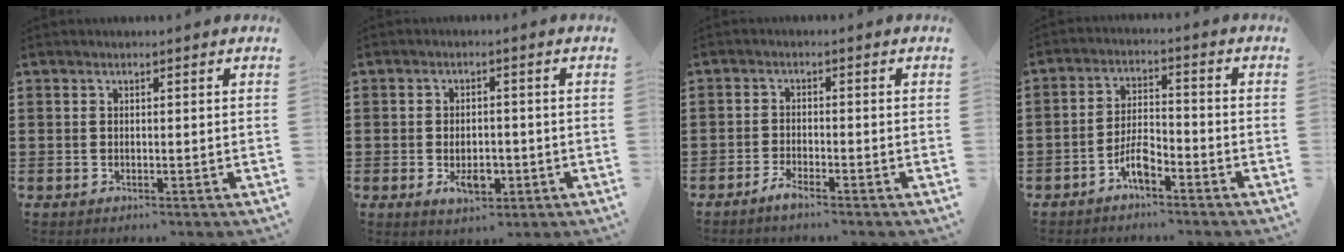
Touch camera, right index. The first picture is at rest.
{"total": 4.5, "force": [-1.3, 2.5, 3.5], "torque": [-0.051, -0.002, -0.027]}
{"total": 1.9, "force": [-1.8, 0.0, 0.8], "torque": [-0.017, -0.001, -0.032]}
{"total": 5.0, "force": [-3.2, 1.7, 3.4], "torque": [-0.080, 0.006, -0.066]}